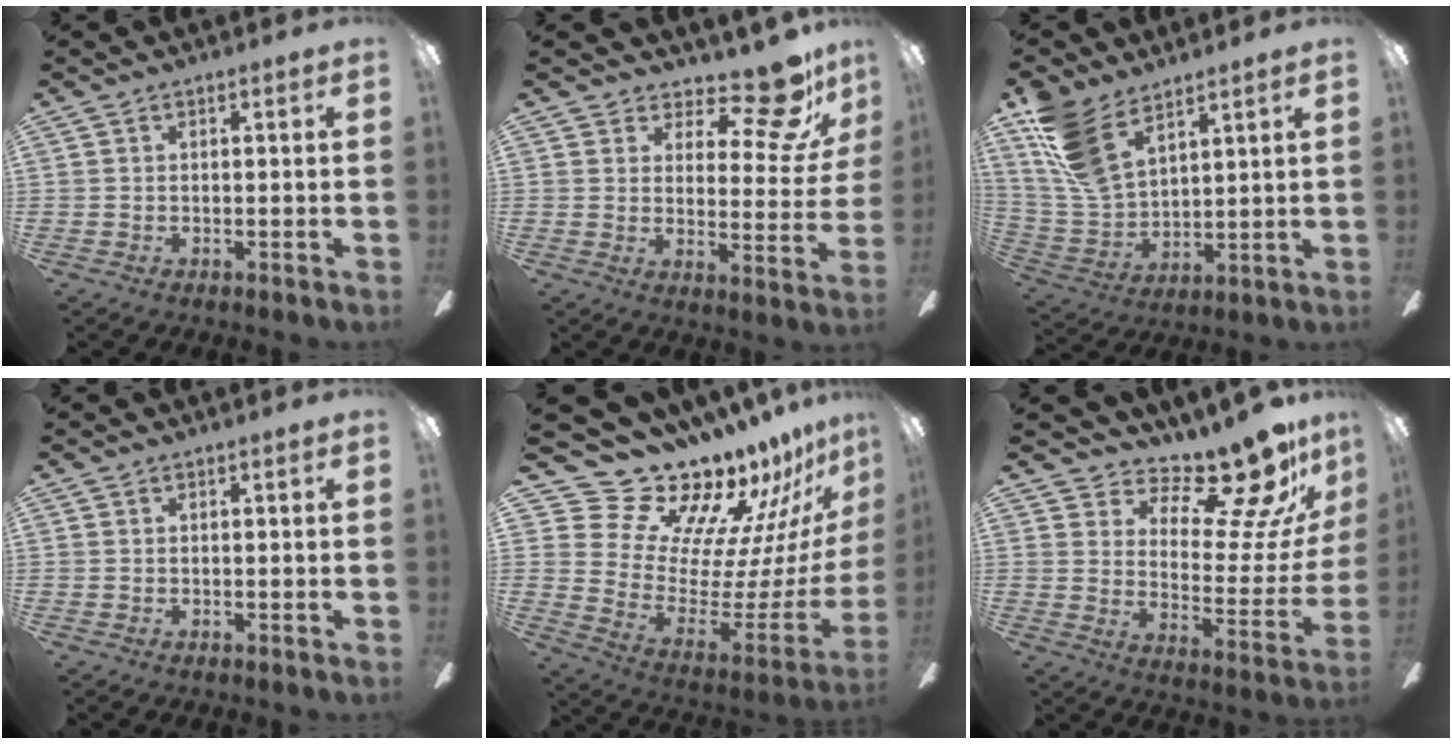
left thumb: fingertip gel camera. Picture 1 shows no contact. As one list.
[{"total": 13.8, "force": [10.8, 4.6, 7.3], "torque": [-0.108, -0.084, 0.184]}, {"total": 14.2, "force": [9.4, 7.0, 7.9], "torque": [-0.198, -0.036, 0.182]}, {"total": 0.0}, {"total": 21.3, "force": [19.4, 7.3, 4.9], "torque": [-0.080, -0.181, 0.367]}, {"total": 17.5, "force": [13.7, 5.8, 9.3], "torque": [-0.127, -0.121, 0.223]}]